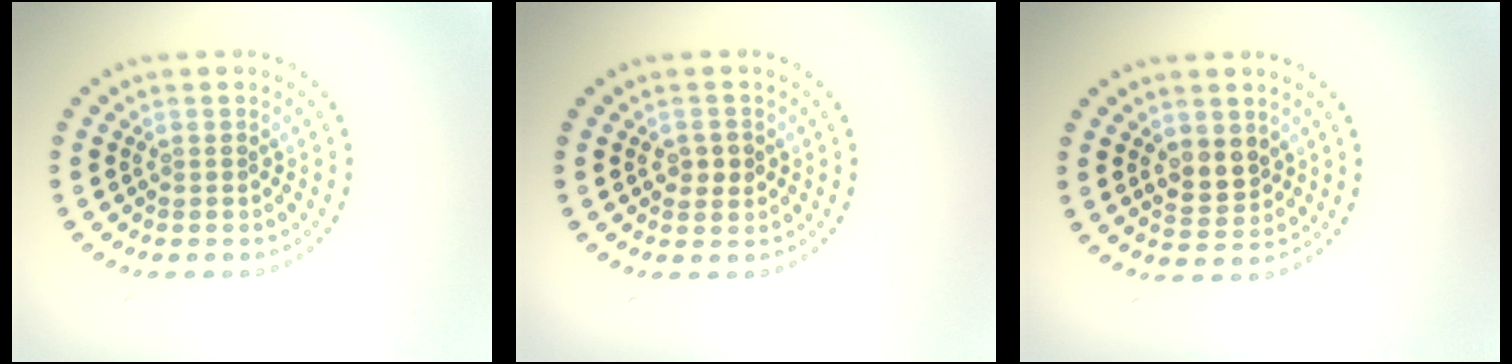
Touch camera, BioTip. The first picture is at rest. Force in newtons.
{"total": 1.8, "press": 1.8, "slide": 0.2}
{"total": 2.7, "press": 2.6, "slide": 0.8}